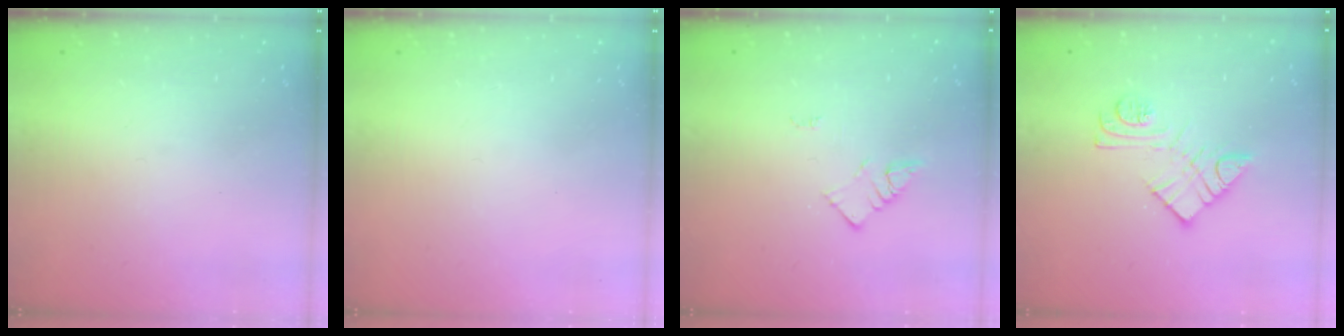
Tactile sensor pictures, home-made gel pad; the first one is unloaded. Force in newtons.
{"total": 1.6, "press": 1.5, "slide": 0.1}
{"total": 2.9, "press": 2.9, "slide": 0.2}
{"total": 10.5, "press": 10.5, "slide": 0.6}